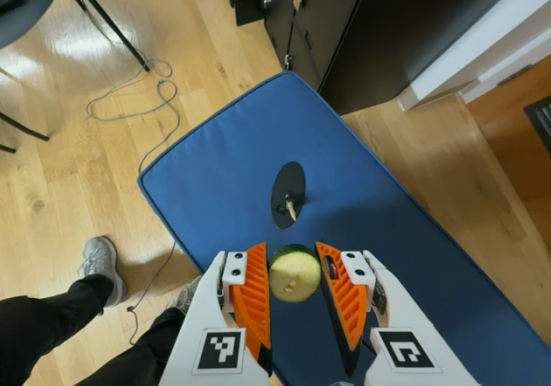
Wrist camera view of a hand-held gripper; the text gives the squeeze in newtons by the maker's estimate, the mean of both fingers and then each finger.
{"total": 7.2, "left": 6.3, "right": 8.1}